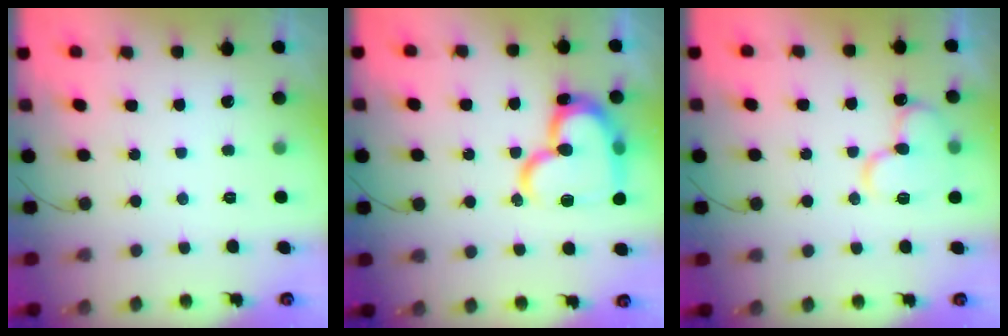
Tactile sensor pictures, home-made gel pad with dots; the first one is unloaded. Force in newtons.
{"total": 21.9, "press": 21.8, "slide": 2.1}
{"total": 13.4, "press": 13.3, "slide": 1.7}